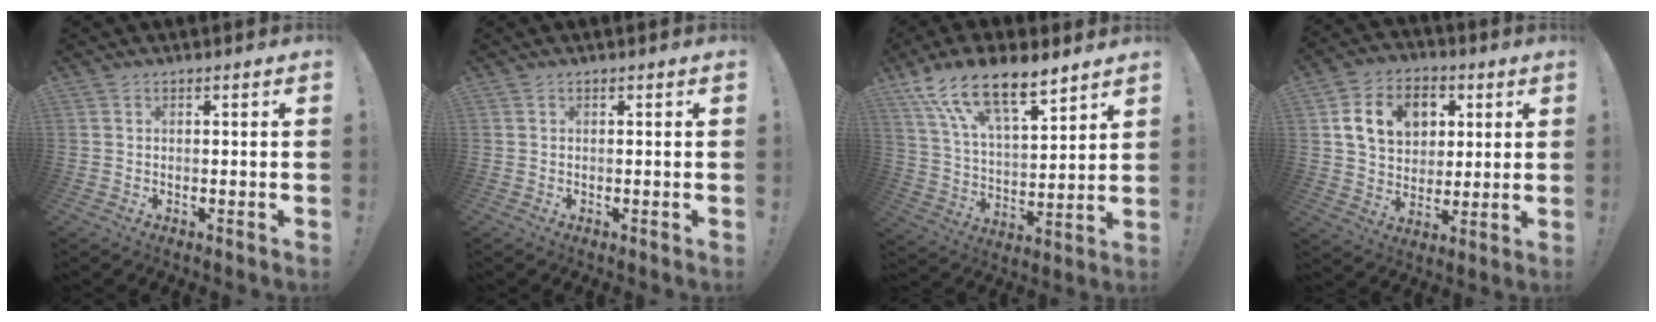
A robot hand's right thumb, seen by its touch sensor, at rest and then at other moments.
{"total": 0.0}
{"total": 16.1, "force": [11.8, 5.5, 9.4], "torque": [-0.173, -0.076, 0.213]}
{"total": 14.3, "force": [4.5, 11.2, 7.6], "torque": [-0.118, -0.007, 0.091]}